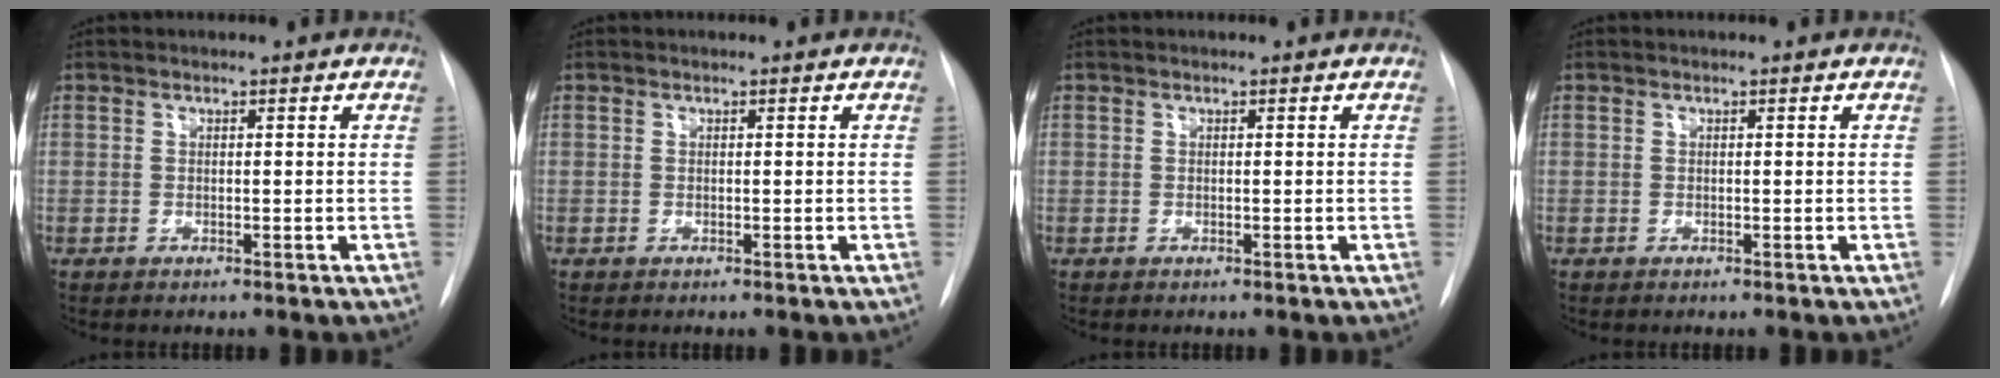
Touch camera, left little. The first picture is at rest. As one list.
[{"total": 0.0}, {"total": 0.0}, {"total": 0.0}]